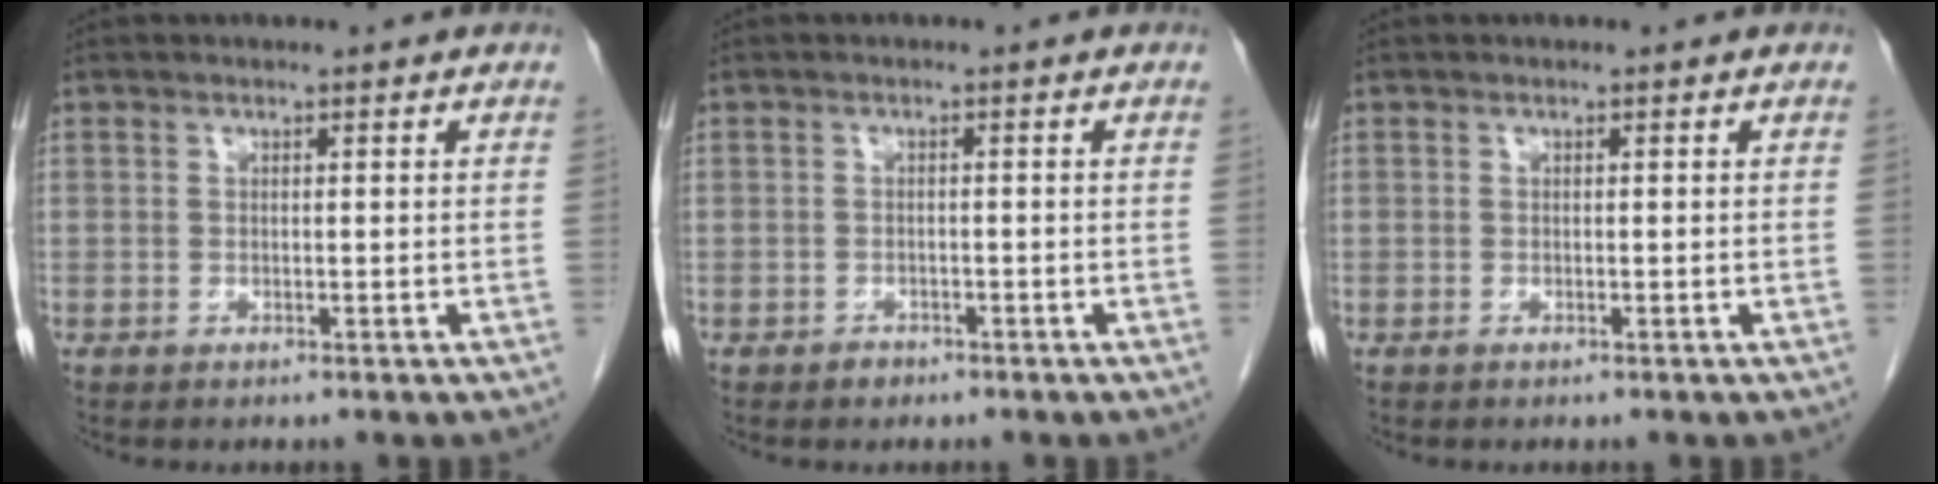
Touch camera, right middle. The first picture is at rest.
{"total": 1.1, "force": [-0.8, 0.7, 0.1], "torque": [-0.002, 0.003, -0.013]}
{"total": 0.0}